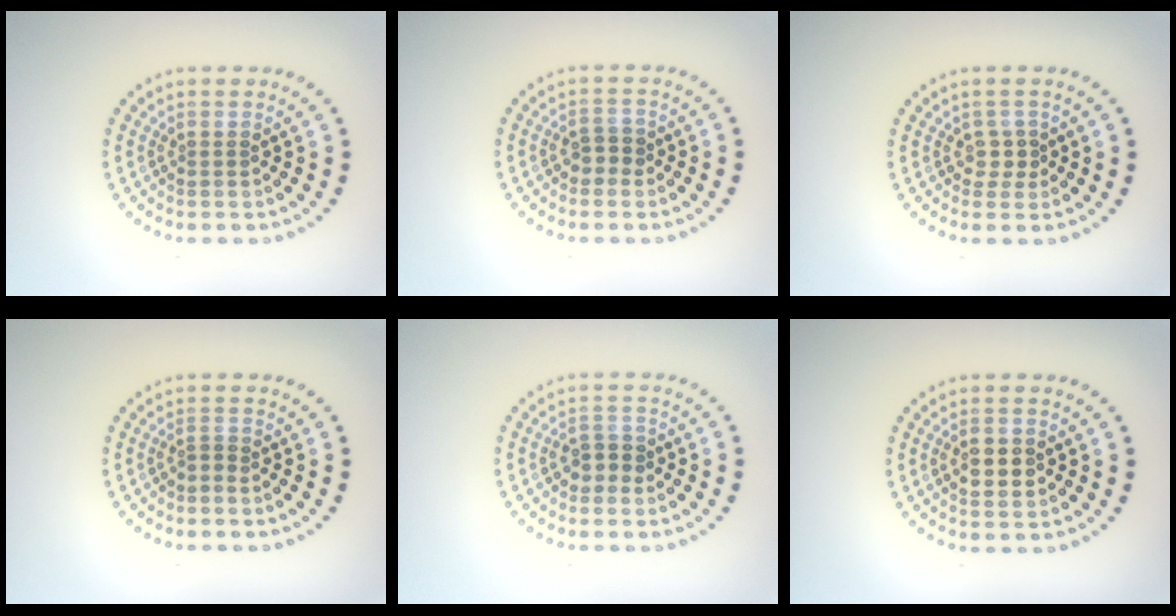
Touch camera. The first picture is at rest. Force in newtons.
{"total": 1.6, "press": 1.5, "slide": 0.6}
{"total": 1.4, "press": 1.0, "slide": 1.0}
{"total": 0.8, "press": 0.4, "slide": 0.7}
{"total": 2.0, "press": 1.9, "slide": 0.6}
{"total": 2.9, "press": 2.9, "slide": 0.2}